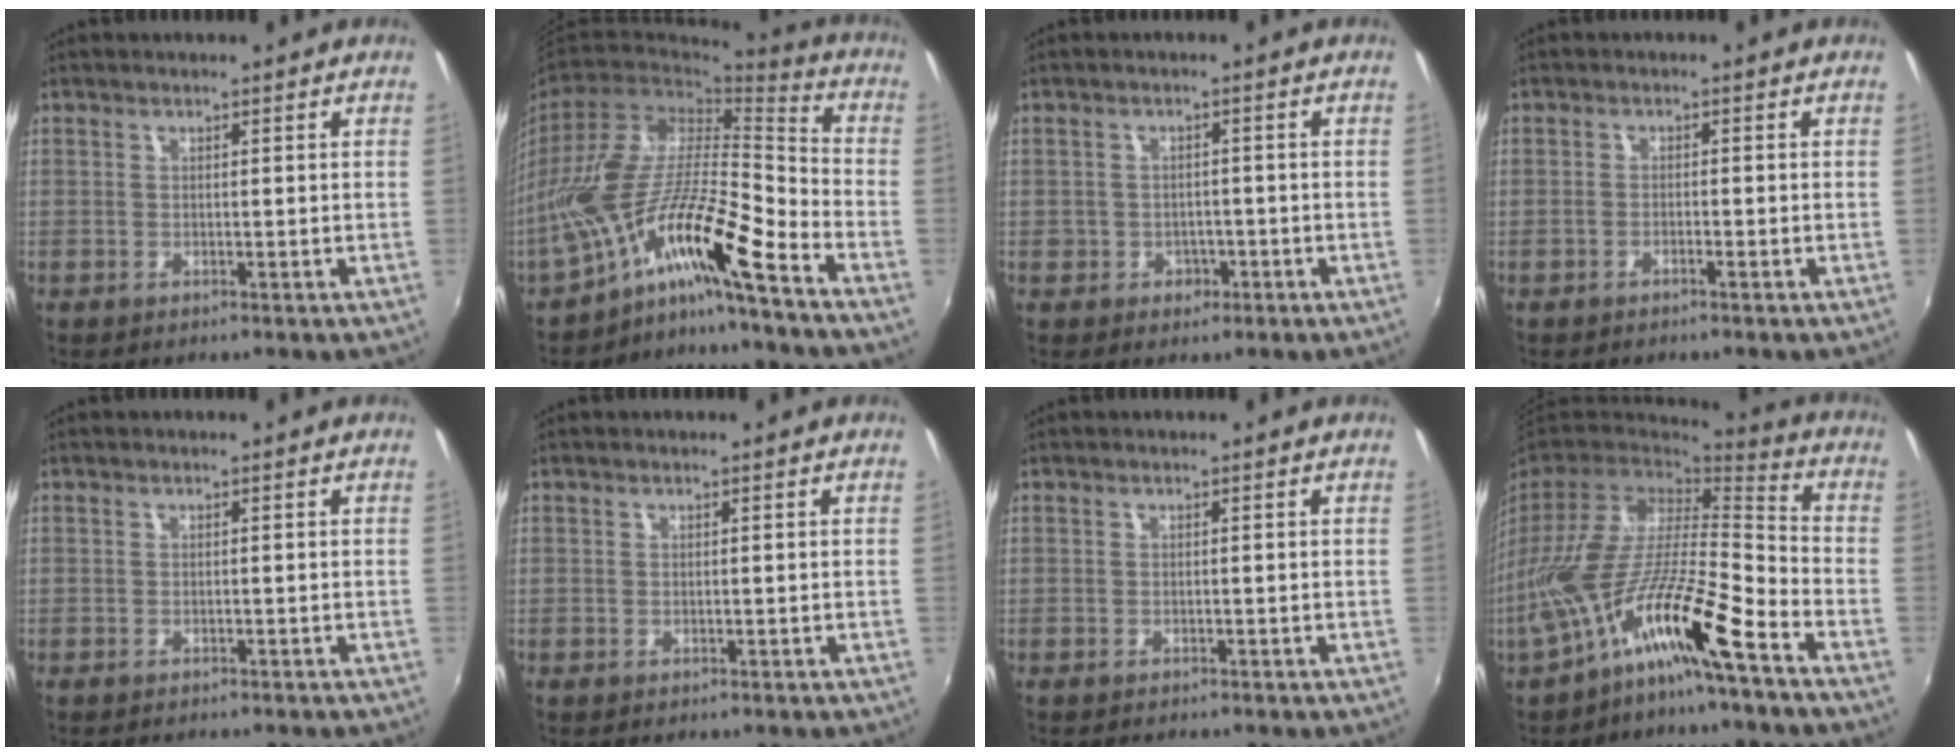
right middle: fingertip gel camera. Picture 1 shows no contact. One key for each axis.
{"total": 13.7, "fx": -9.7, "fy": 1.9, "fz": 9.5, "tx": -0.175, "ty": 0.011, "tz": -0.197}
{"total": 4.3, "fx": -1.8, "fy": 3.6, "fz": 1.3, "tx": -0.031, "ty": 0.004, "tz": -0.022}
{"total": 1.3, "fx": -1.1, "fy": 0.2, "fz": 0.6, "tx": -0.017, "ty": 0.001, "tz": -0.023}
{"total": 3.9, "fx": -3.5, "fy": 0.8, "fz": 1.4, "tx": -0.032, "ty": -0.014, "tz": -0.049}
{"total": 1.2, "fx": -1.0, "fy": 0.4, "fz": 0.4, "tx": -0.012, "ty": -0.004, "tz": -0.014}
{"total": 2.4, "fx": -2.2, "fy": 0.5, "fz": 0.8, "tx": -0.021, "ty": -0.013, "tz": -0.033}
{"total": 17.2, "fx": -10.3, "fy": 2.8, "fz": 13.5, "tx": -0.244, "ty": -0.013, "tz": -0.190}